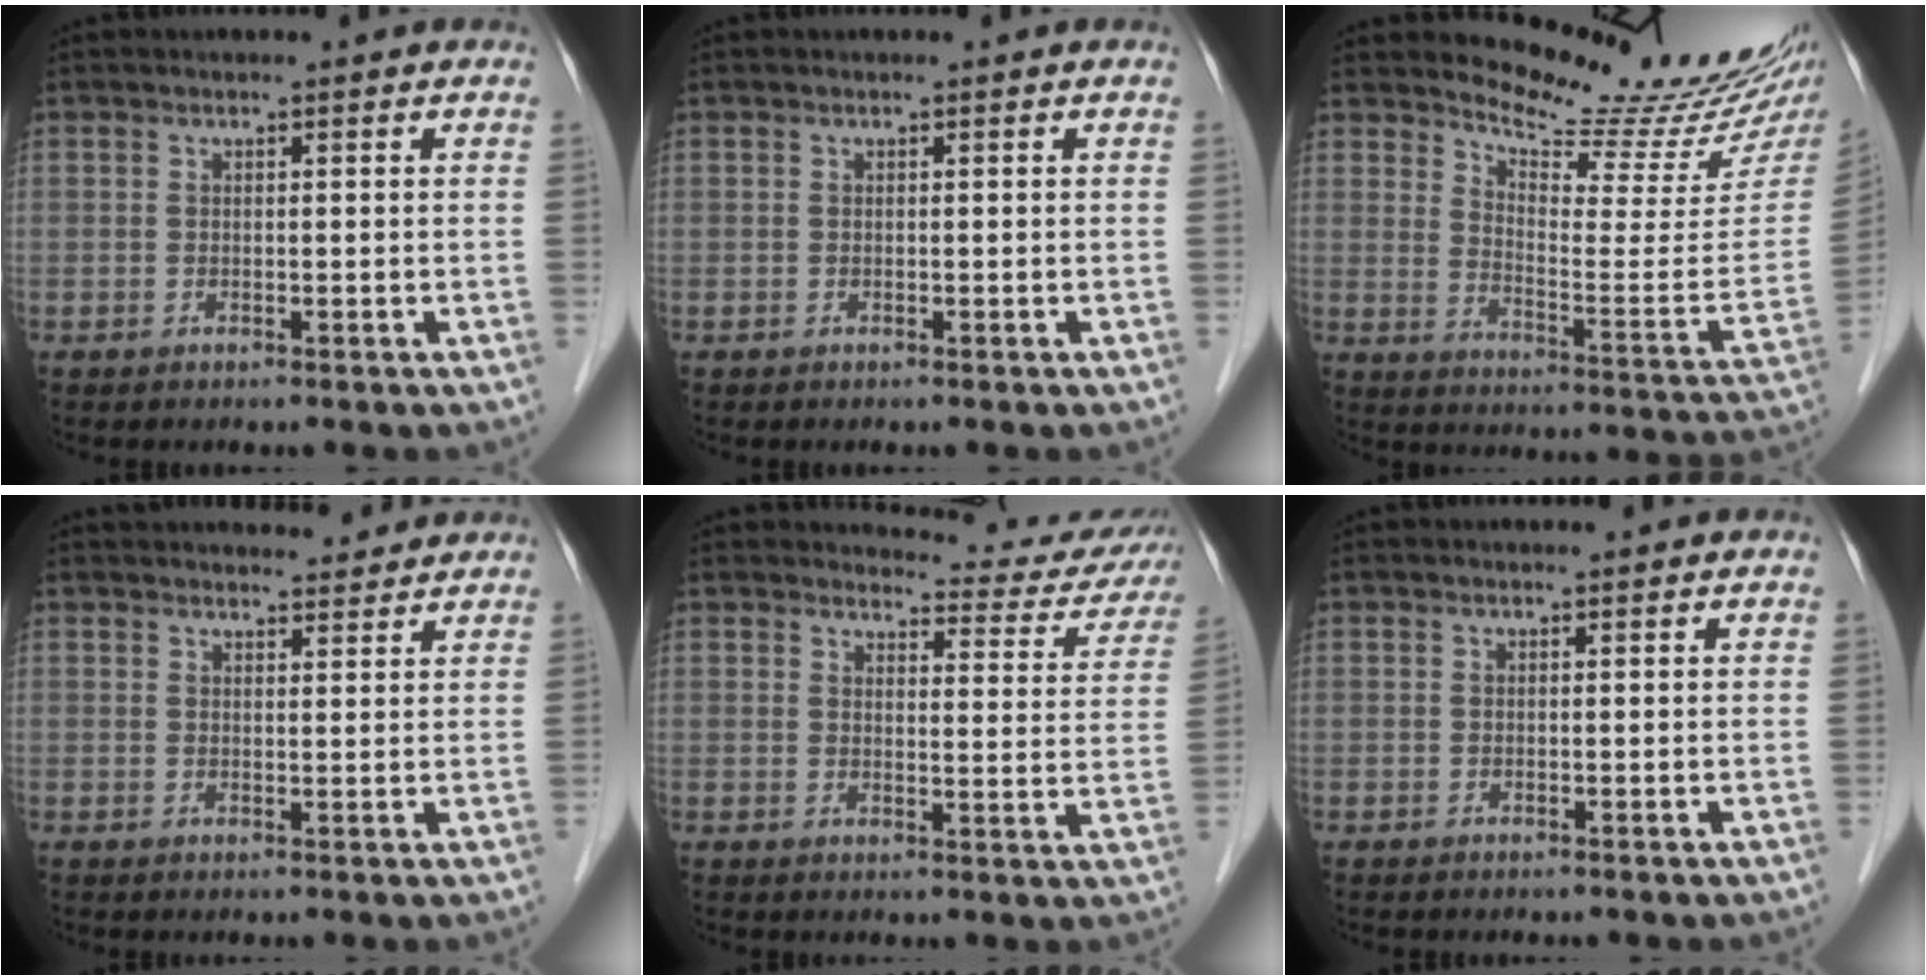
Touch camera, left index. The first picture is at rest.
{"total": 0.0}
{"total": 16.7, "force": [15.8, 0.7, 5.2], "torque": [-0.085, -0.098, 0.207]}
{"total": 6.7, "force": [6.5, 1.3, 1.2], "torque": [-0.007, 0.016, 0.077]}
{"total": 11.7, "force": [11.5, 2.0, 0.6], "torque": [0.014, -0.045, 0.113]}
{"total": 0.0}